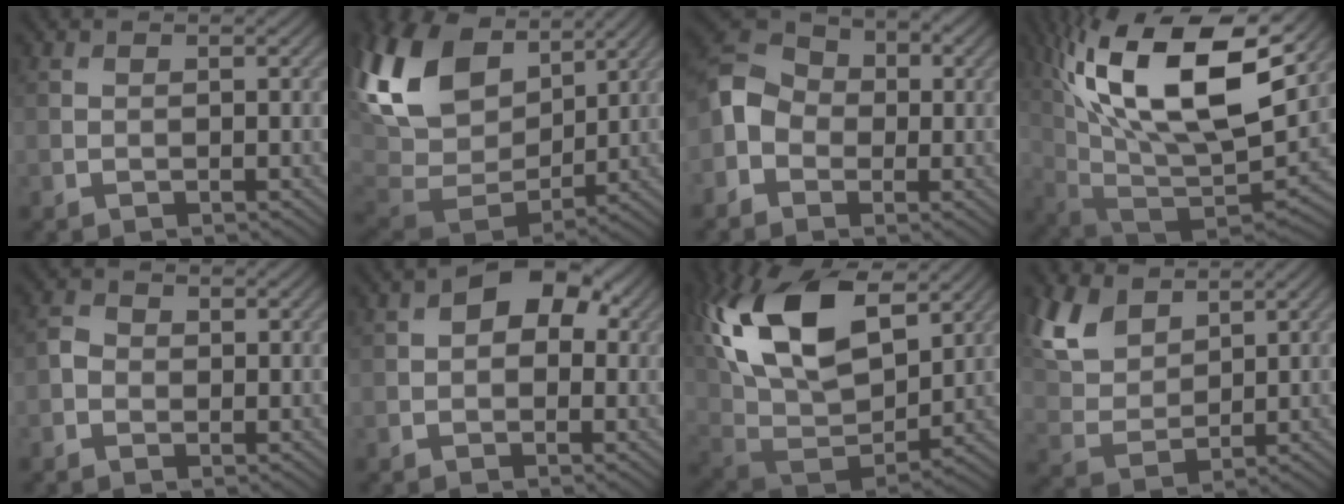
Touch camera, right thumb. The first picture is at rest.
{"total": 16.8, "force": [6.7, 10.8, 11.0], "torque": [-0.290, 0.027, 0.130]}
{"total": 6.3, "force": [-1.4, 5.1, 3.3], "torque": [-0.079, 0.008, -0.046]}
{"total": 19.8, "force": [7.8, 8.2, 16.3], "torque": [-0.323, 0.023, 0.134]}
{"total": 2.0, "force": [-0.2, 1.7, 1.0], "torque": [-0.023, 0.001, -0.010]}
{"total": 5.4, "force": [1.3, 3.6, 3.8], "torque": [-0.045, 0.003, 0.007]}
{"total": 20.1, "force": [8.8, 11.4, 14.1], "torque": [-0.316, 0.045, 0.154]}
{"total": 8.4, "force": [5.3, 4.6, 4.6], "torque": [-0.131, 0.008, 0.108]}